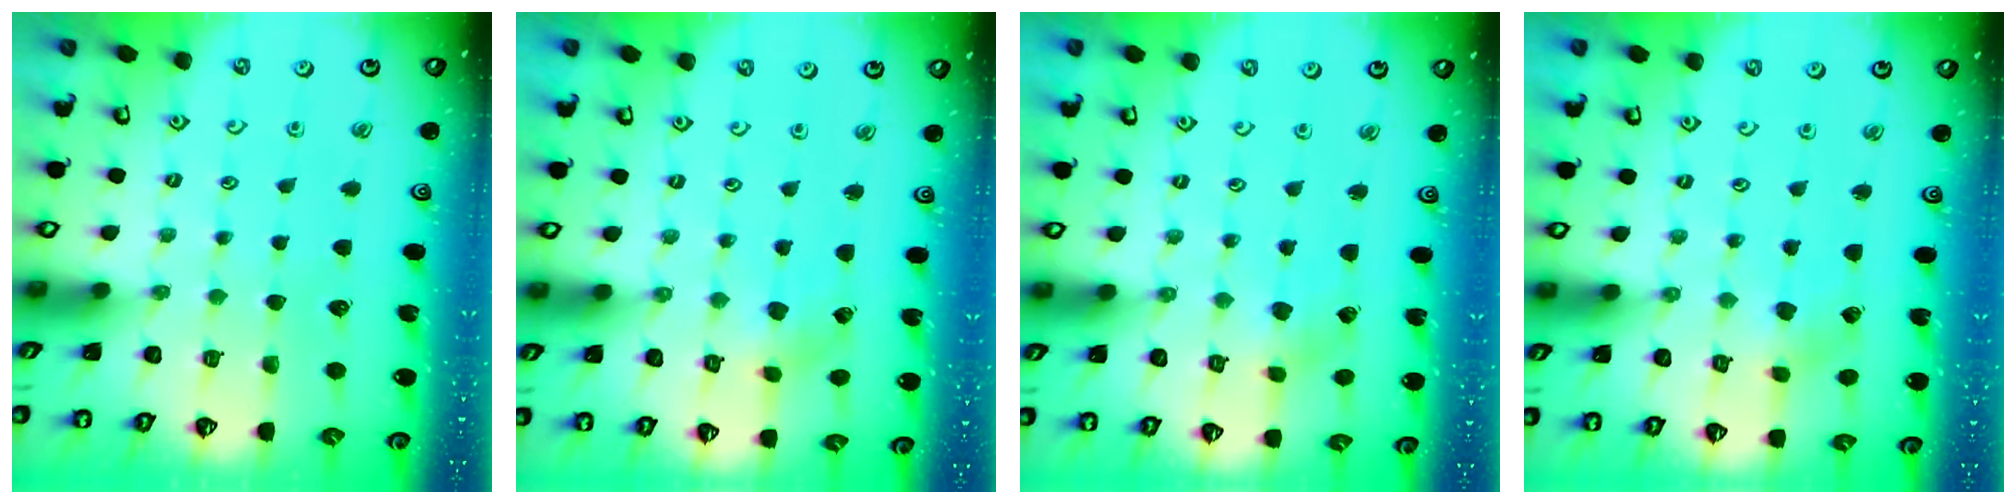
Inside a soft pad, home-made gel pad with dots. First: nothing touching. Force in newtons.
{"total": 1.6, "press": 1.6, "slide": 0.2}
{"total": 2.3, "press": 2.3, "slide": 0.4}
{"total": 2.3, "press": 2.3, "slide": 0.4}